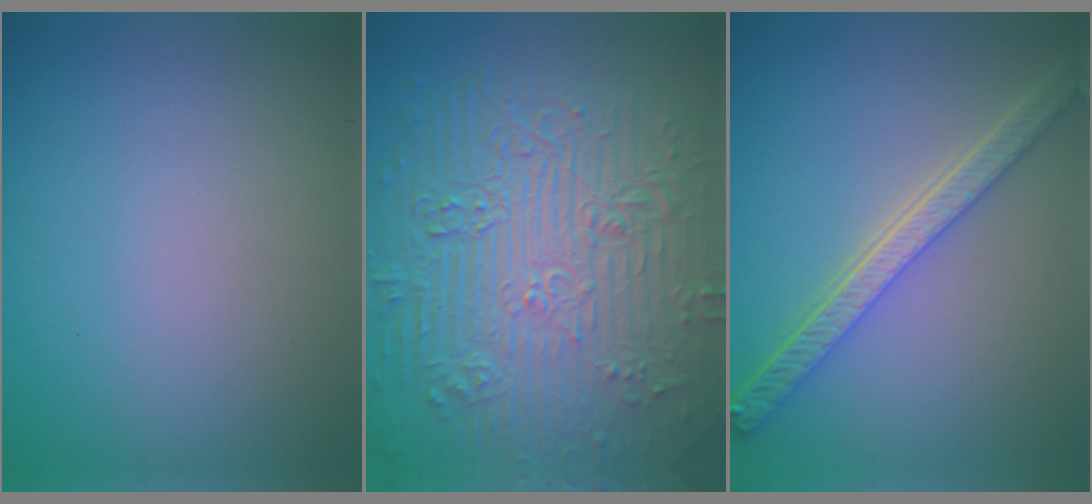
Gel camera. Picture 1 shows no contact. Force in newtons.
{"total": 12.0, "press": 7.9, "slide": 9.0}
{"total": 5.1, "press": 4.0, "slide": 3.1}